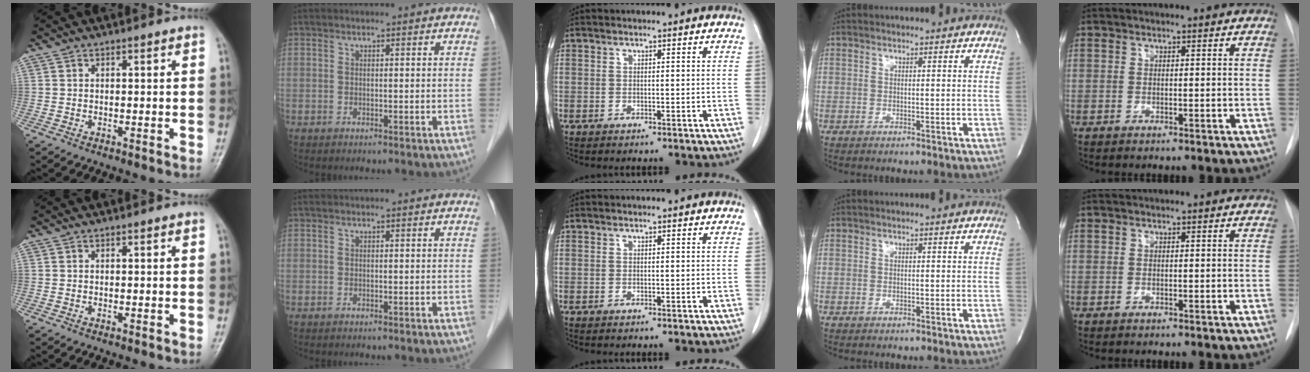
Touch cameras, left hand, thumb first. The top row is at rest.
{}